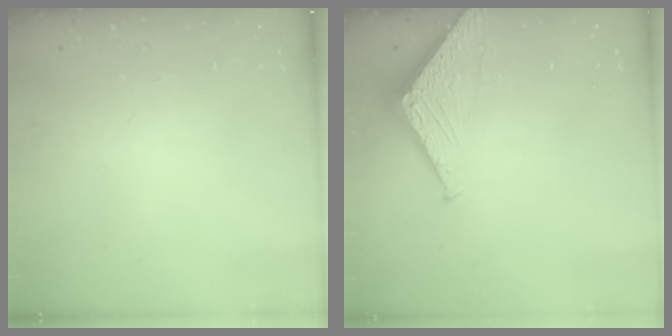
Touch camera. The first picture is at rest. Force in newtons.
{"total": 3.5, "press": 3.4, "slide": 0.3}